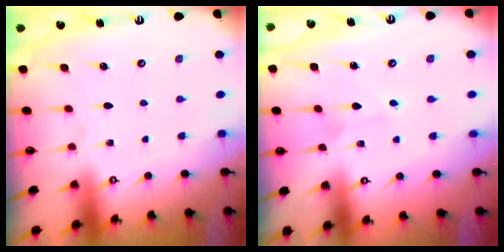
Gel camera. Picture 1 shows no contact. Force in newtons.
{"total": 3.6, "press": 3.5, "slide": 0.3}